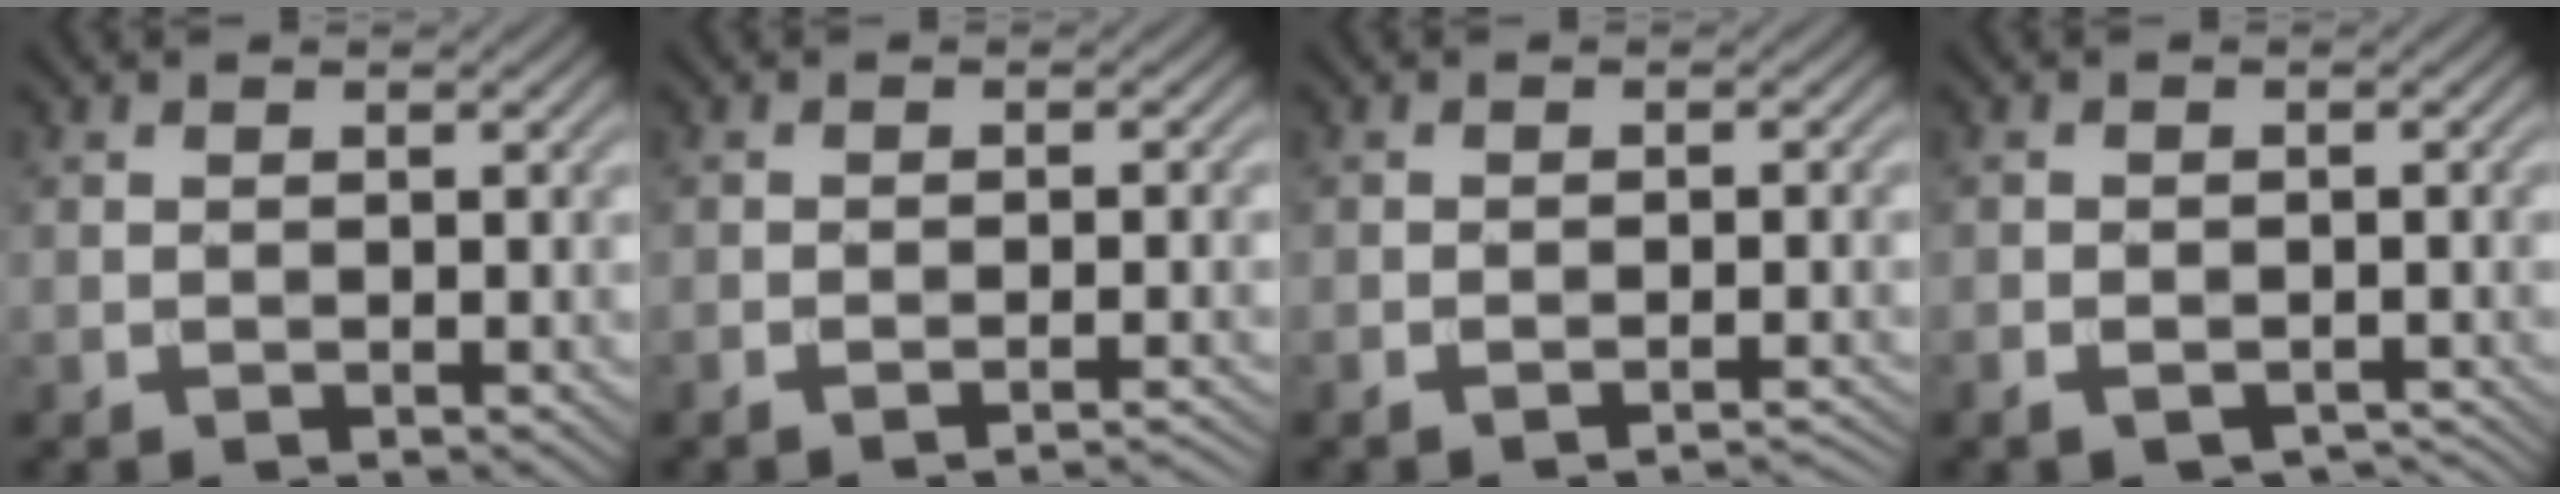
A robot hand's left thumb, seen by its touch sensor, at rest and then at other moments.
{"total": 2.5, "force": [-2.0, 0.3, 1.5], "torque": [-0.014, 0.006, -0.038]}
{"total": 2.3, "force": [-2.0, 0.2, 1.2], "torque": [-0.010, 0.005, -0.035]}
{"total": 3.9, "force": [-2.8, 2.2, 1.6], "torque": [-0.020, -0.001, -0.037]}